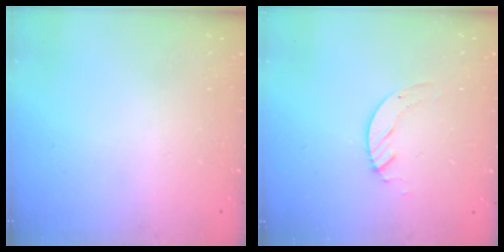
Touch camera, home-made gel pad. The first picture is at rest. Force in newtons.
{"total": 3.4, "press": 3.4, "slide": 0.4}